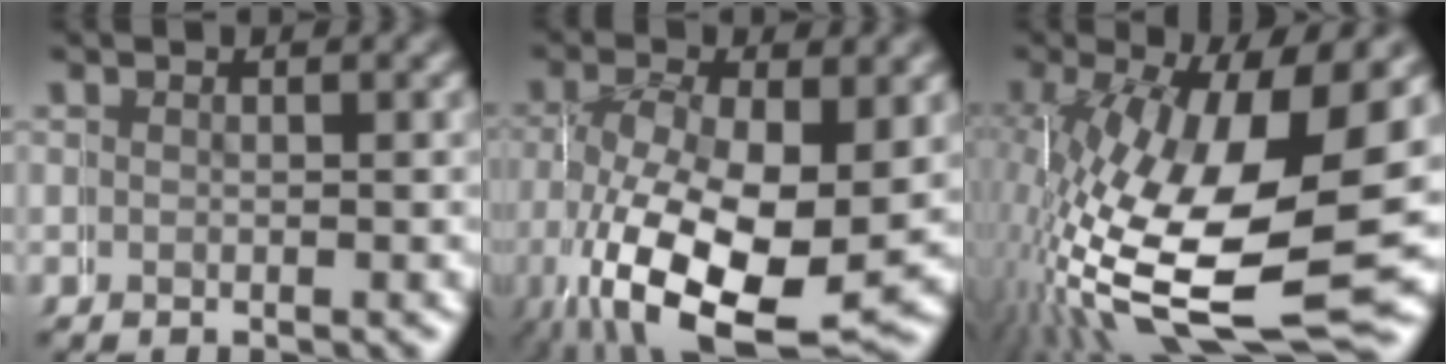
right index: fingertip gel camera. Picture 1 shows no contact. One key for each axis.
{"total": 9.5, "fx": -1.9, "fy": 5.6, "fz": 7.5, "tx": -0.158, "ty": -0.057, "tz": 0.005}
{"total": 14.6, "fx": -2.8, "fy": 7.3, "fz": 12.3, "tx": -0.236, "ty": -0.051, "tz": -0.008}